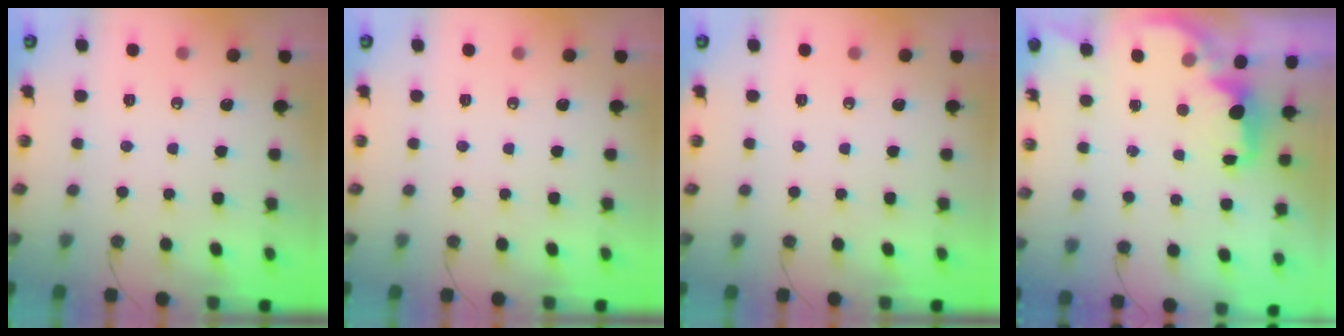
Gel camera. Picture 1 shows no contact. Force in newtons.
{"total": 0.0}
{"total": 0.0}
{"total": 2.3, "press": 2.2, "slide": 0.8}